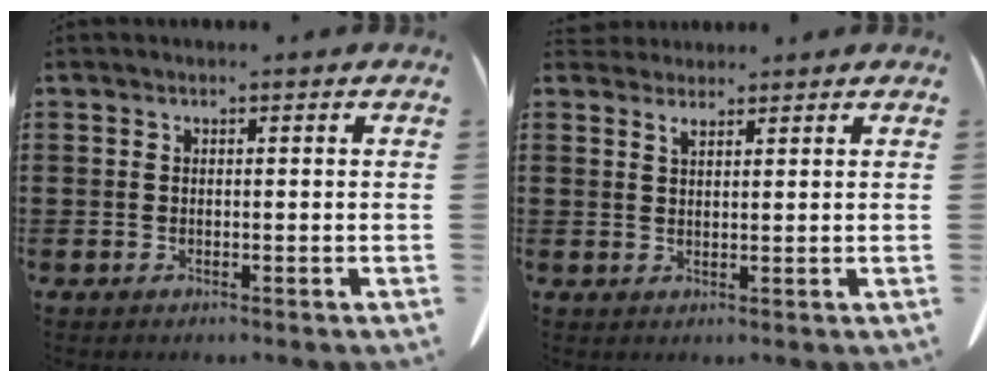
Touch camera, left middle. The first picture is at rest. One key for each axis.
{"total": 1.8, "fx": 1.6, "fy": 0.6, "fz": 0.7, "tx": -0.017, "ty": 0.003, "tz": 0.030}